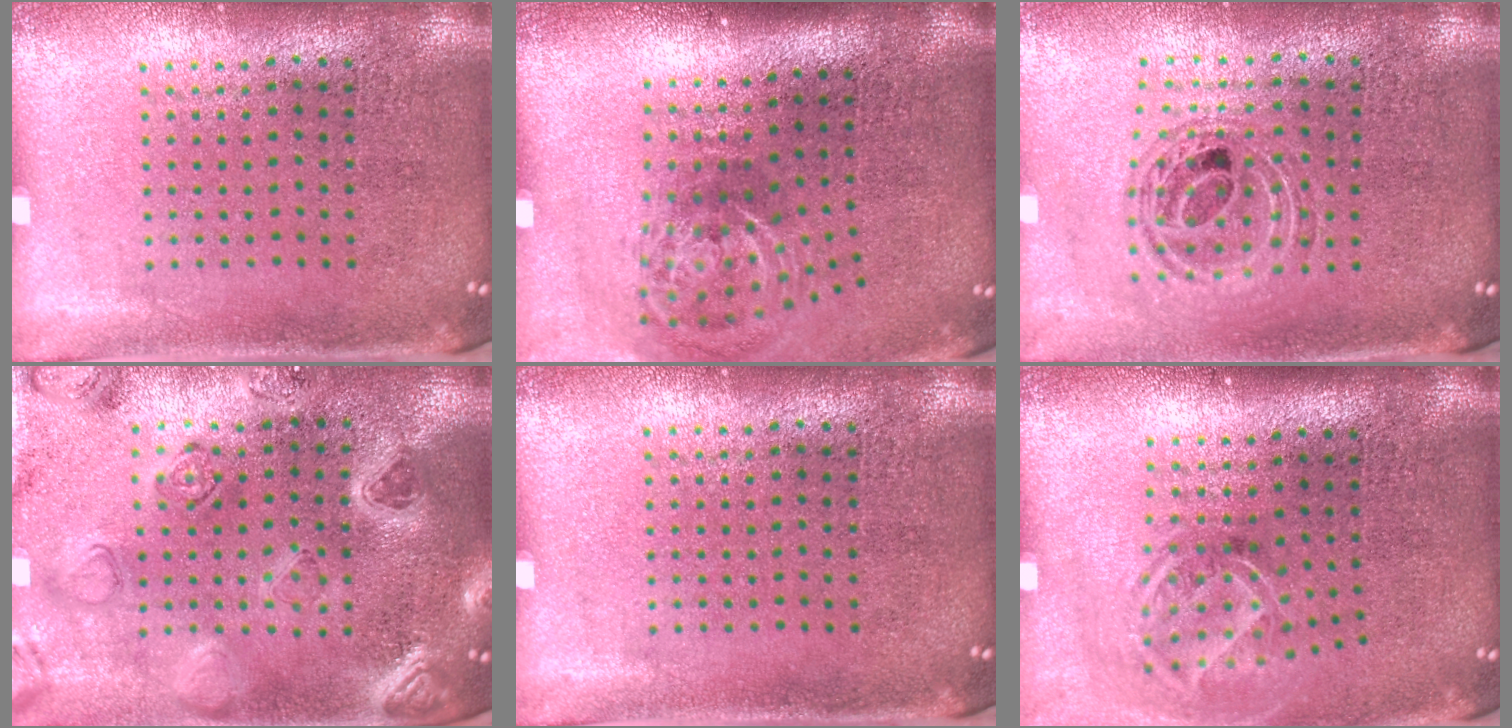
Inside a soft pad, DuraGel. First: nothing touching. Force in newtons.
{"total": 2.2, "press": 1.3, "slide": 1.8}
{"total": 0.7, "press": 0.7, "slide": 0.2}
{"total": 2.3, "press": 2.3, "slide": 0.3}
{"total": 0.0}
{"total": 1.9, "press": 1.3, "slide": 1.4}